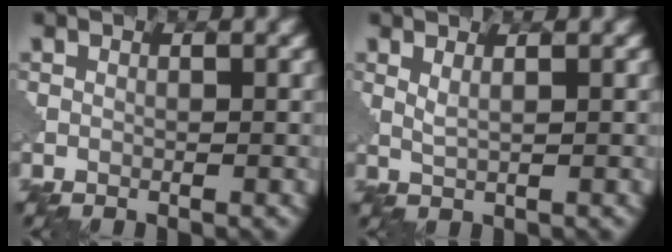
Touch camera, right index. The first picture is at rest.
{"total": 1.3, "force": [0.7, 0.3, 1.0], "torque": [-0.023, -0.003, 0.012]}